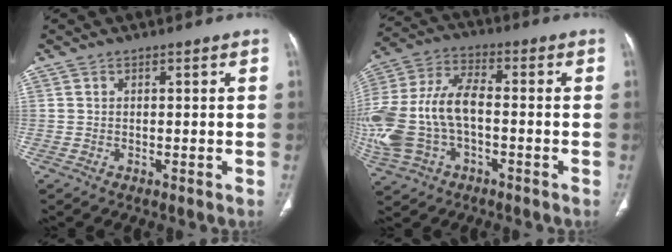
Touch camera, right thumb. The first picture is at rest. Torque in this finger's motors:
{"motor_torque": [2.56, 2.45, 2.16, -0.60, 0.29]}